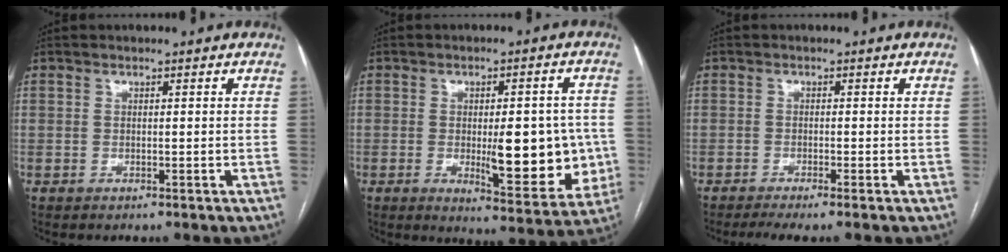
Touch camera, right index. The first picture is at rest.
{"total": 13.2, "force": [-1.7, 4.2, 12.4], "torque": [-0.153, -0.002, -0.012]}
{"total": 3.8, "force": [-2.9, -0.4, 2.4], "torque": [-0.035, -0.004, -0.049]}